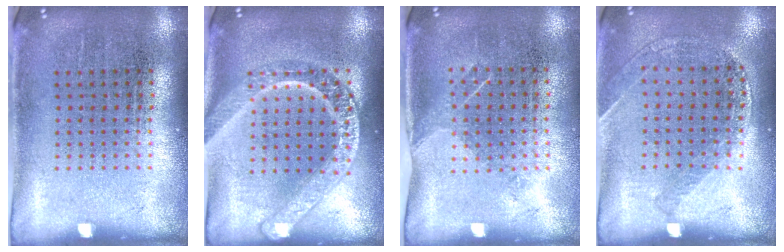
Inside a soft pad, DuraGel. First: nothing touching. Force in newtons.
{"total": 2.6, "press": 2.6, "slide": 0.3}
{"total": 1.2, "press": 1.0, "slide": 0.7}
{"total": 1.1, "press": 1.1, "slide": 0.2}